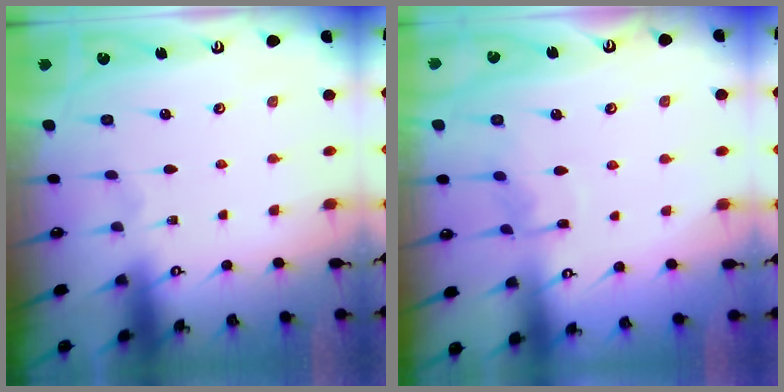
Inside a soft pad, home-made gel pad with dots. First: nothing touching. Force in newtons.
{"total": 6.1, "press": 6.1, "slide": 0.5}